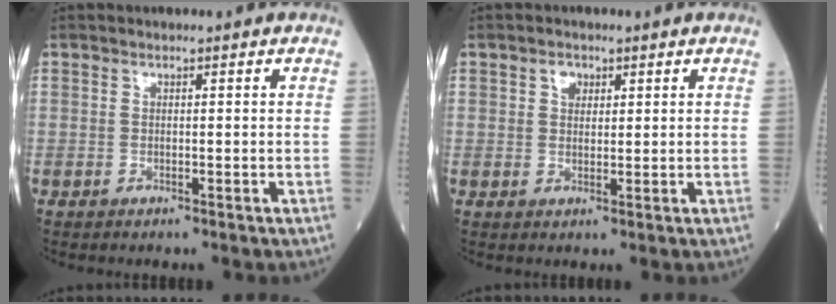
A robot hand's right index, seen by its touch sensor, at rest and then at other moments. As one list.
[{"total": 2.0, "force": [1.0, 1.5, 1.0], "torque": [-0.016, 0.002, 0.015]}]